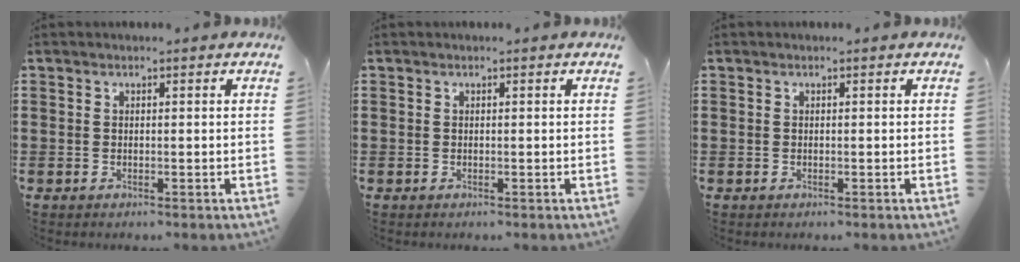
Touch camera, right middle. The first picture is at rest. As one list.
[{"total": 0.0}, {"total": 0.0}]